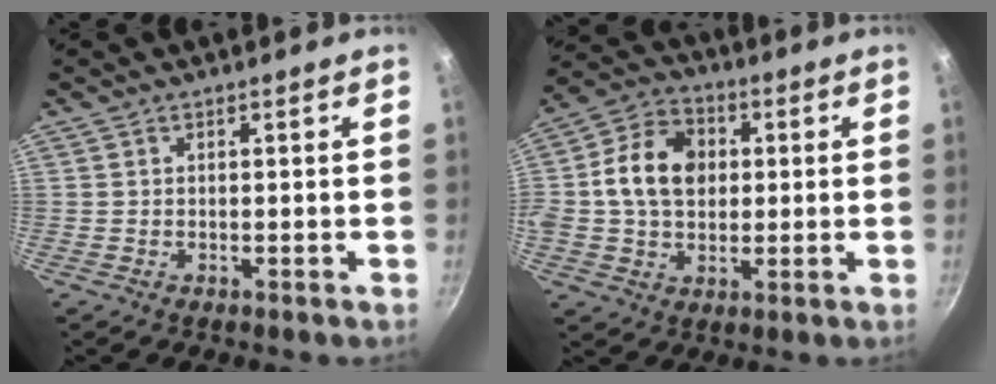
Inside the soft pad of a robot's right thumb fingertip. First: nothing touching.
{"total": 13.3, "force": [1.4, 10.2, 8.4], "torque": [-0.129, 0.015, 0.010]}